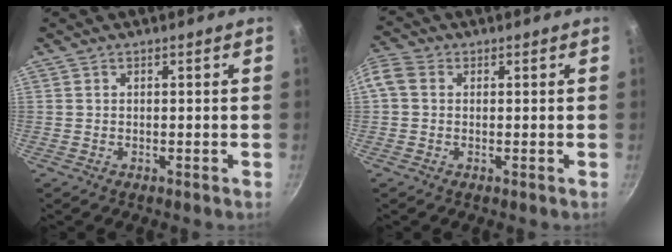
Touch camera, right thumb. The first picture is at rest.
{"total": 5.8, "force": [0.7, 4.7, 3.4], "torque": [-0.082, 0.020, 0.001]}